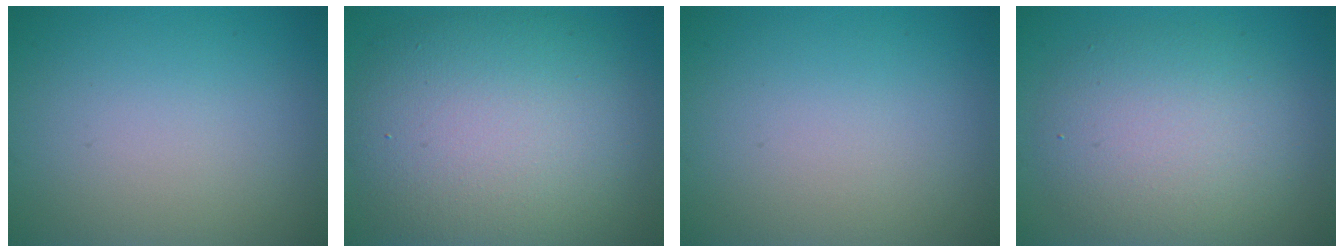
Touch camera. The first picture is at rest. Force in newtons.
{"total": 11.3, "press": 11.3, "slide": 0.7}
{"total": 0.0}
{"total": 6.1, "press": 6.1, "slide": 0.3}